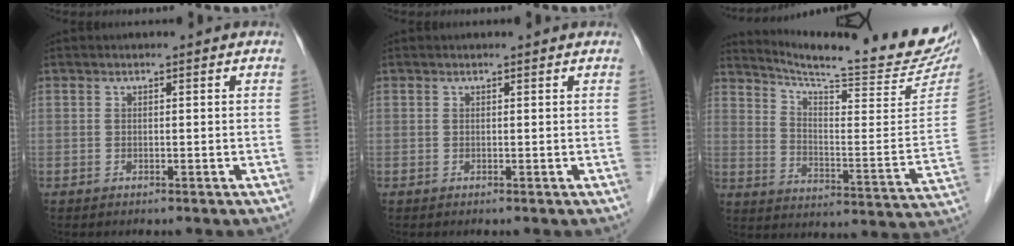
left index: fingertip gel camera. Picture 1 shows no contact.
{"total": 1.1, "force": [1.1, 0.0, 0.1], "torque": [-0.010, 0.003, 0.010]}
{"total": 22.0, "force": [20.2, 0.2, 8.8], "torque": [-0.138, -0.090, 0.270]}